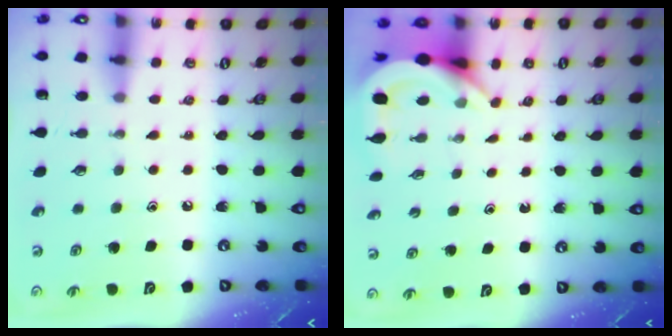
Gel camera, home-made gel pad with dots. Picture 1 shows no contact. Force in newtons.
{"total": 4.4, "press": 4.4, "slide": 0.2}